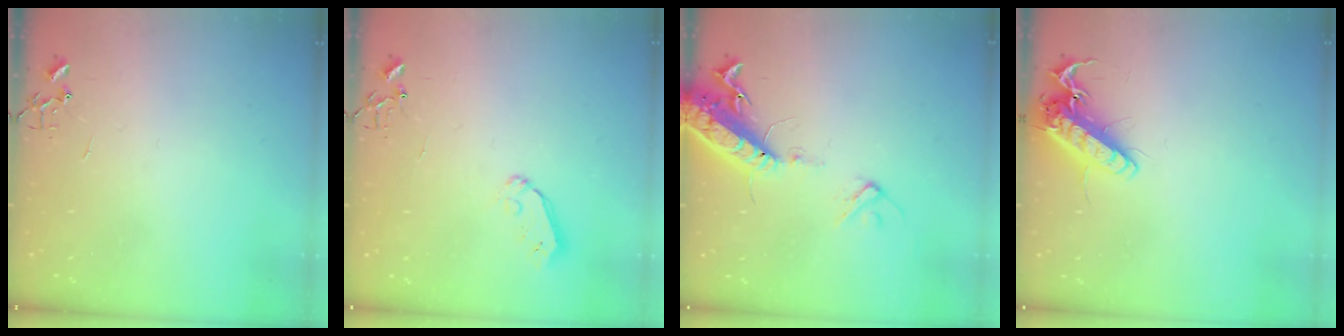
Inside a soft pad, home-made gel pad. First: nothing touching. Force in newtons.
{"total": 5.2, "press": 5.1, "slide": 0.5}
{"total": 15.6, "press": 15.2, "slide": 3.5}
{"total": 13.8, "press": 13.7, "slide": 1.9}